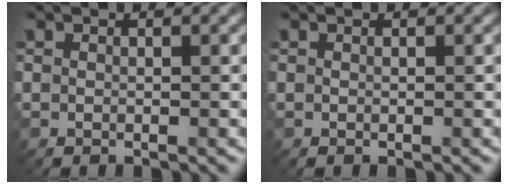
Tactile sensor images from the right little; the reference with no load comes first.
{"total": 0.0}